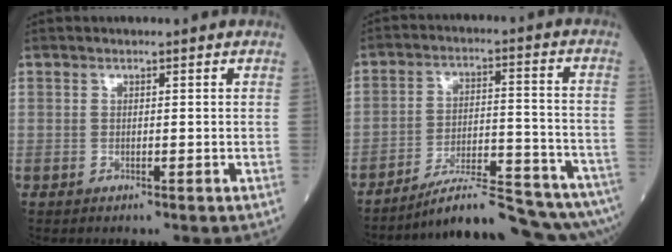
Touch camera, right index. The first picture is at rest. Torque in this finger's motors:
{"motor_torque": [0.15, -0.79, 0.42, 0.04]}